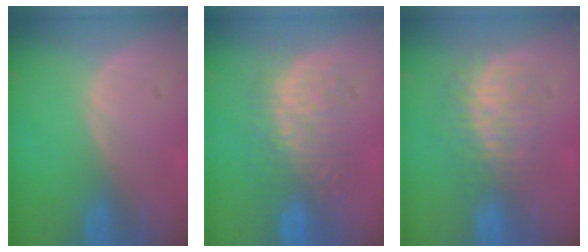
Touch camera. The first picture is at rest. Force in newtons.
{"total": 8.9, "press": 8.7, "slide": 2.0}
{"total": 8.6, "press": 7.4, "slide": 4.4}